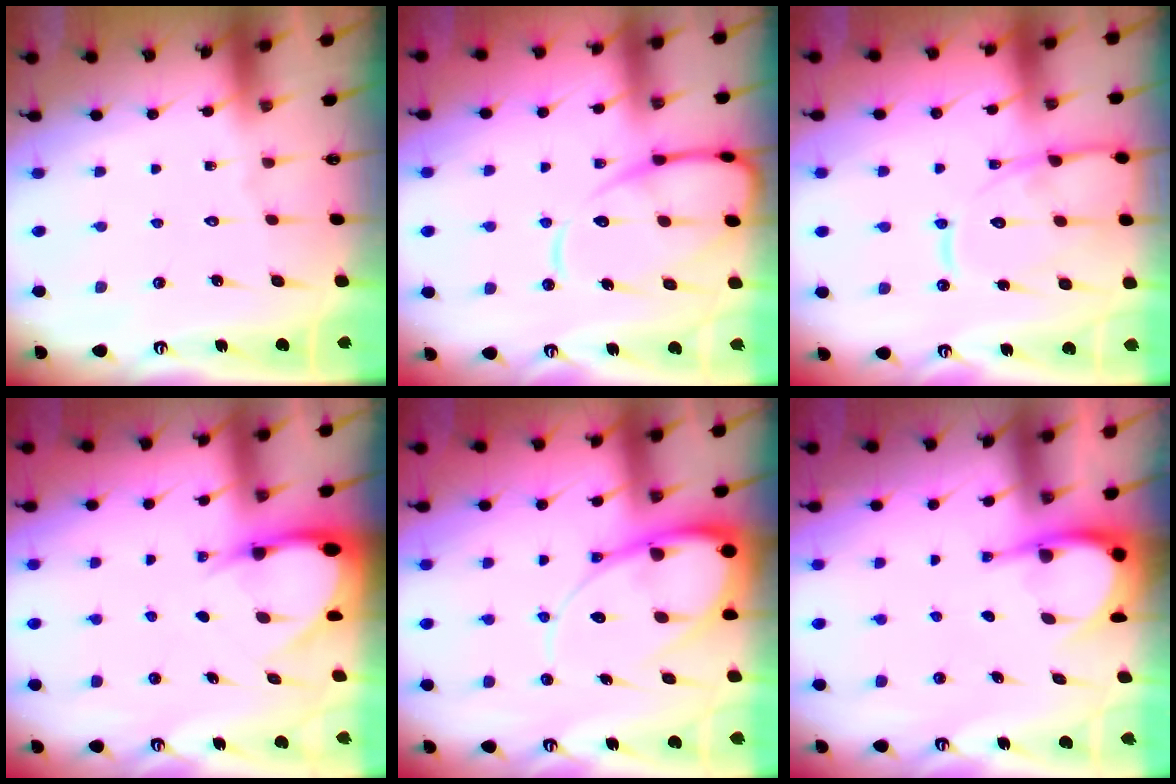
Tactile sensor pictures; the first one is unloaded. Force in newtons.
{"total": 13.3, "press": 13.3, "slide": 1.4}
{"total": 14.6, "press": 14.5, "slide": 1.3}
{"total": 4.6, "press": 4.6, "slide": 0.4}
{"total": 13.2, "press": 13.1, "slide": 1.3}
{"total": 5.8, "press": 5.8, "slide": 0.3}